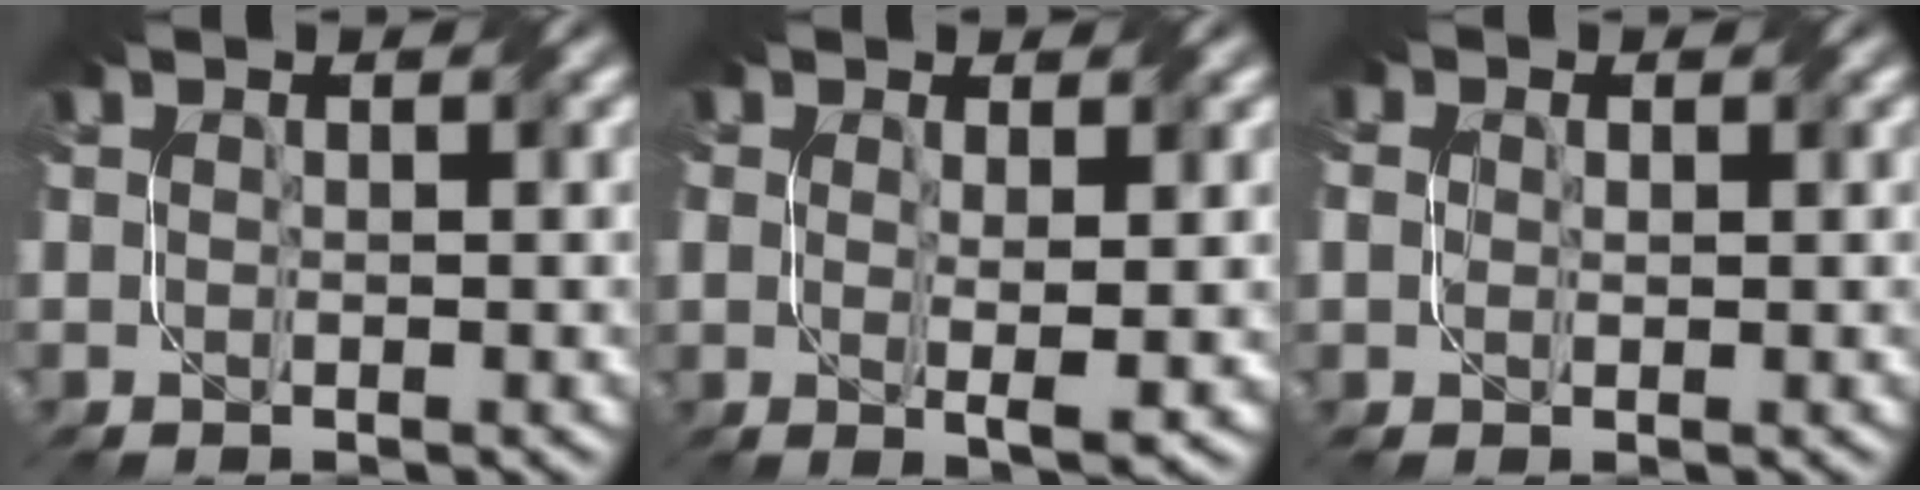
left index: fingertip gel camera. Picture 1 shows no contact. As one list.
[{"total": 2.8, "force": [0.5, 0.9, 2.6], "torque": [-0.050, -0.009, 0.013]}, {"total": 2.1, "force": [0.7, 1.6, 1.2], "torque": [-0.026, 0.003, 0.007]}]